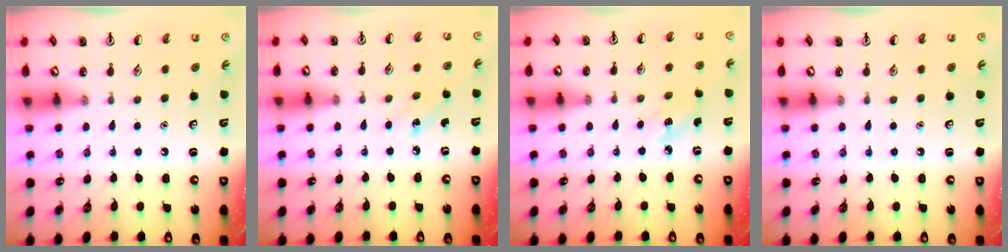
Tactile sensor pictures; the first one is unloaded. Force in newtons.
{"total": 2.4, "press": 2.3, "slide": 0.9}
{"total": 3.5, "press": 3.2, "slide": 1.3}
{"total": 0.0}